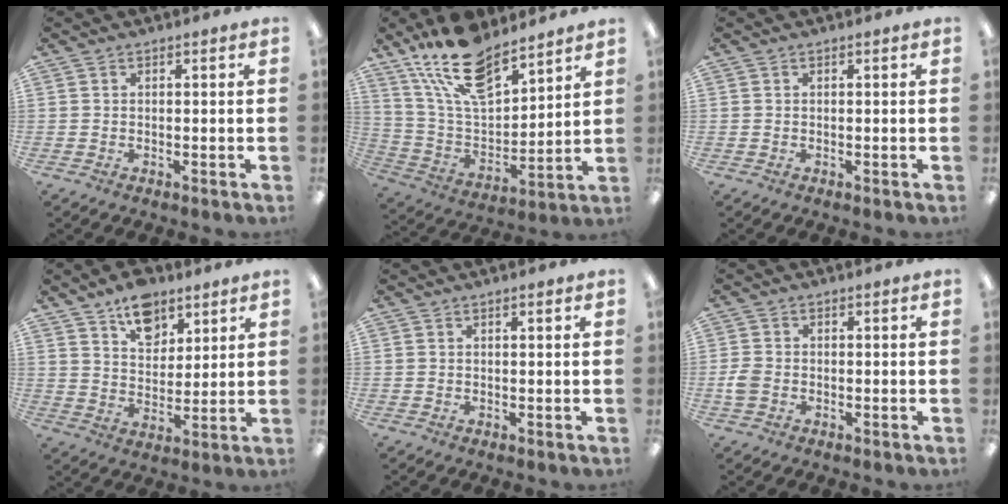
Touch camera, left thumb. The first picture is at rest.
{"total": 18.4, "force": [14.0, 7.4, 9.5], "torque": [-0.188, -0.077, 0.249]}
{"total": 0.0}
{"total": 10.8, "force": [7.6, 6.5, 4.0], "torque": [-0.049, -0.044, 0.138]}
{"total": 0.7, "force": [0.5, 0.1, 0.6], "torque": [-0.011, 0.001, 0.008]}
{"total": 3.2, "force": [-0.9, 2.3, 2.0], "torque": [-0.040, 0.005, -0.016]}